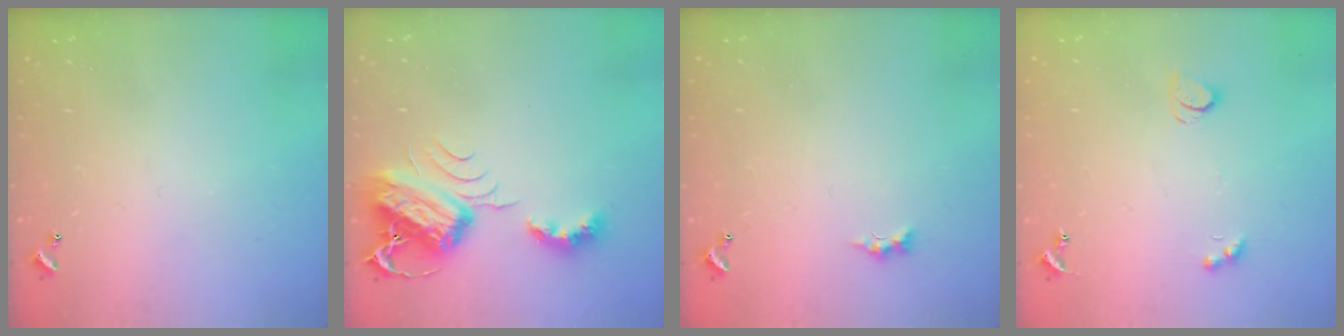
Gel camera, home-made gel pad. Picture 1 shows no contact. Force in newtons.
{"total": 9.7, "press": 9.7, "slide": 0.8}
{"total": 0.0}
{"total": 4.4, "press": 4.3, "slide": 0.7}